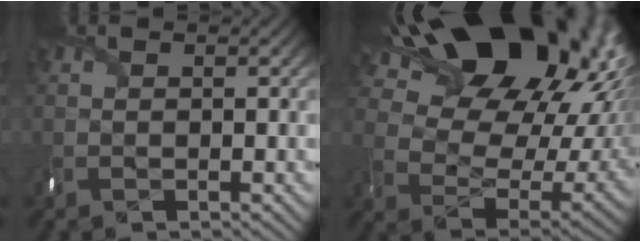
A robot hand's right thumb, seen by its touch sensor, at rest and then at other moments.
{"total": 23.1, "force": [12.4, 13.9, 13.6], "torque": [-0.253, 0.047, 0.222]}